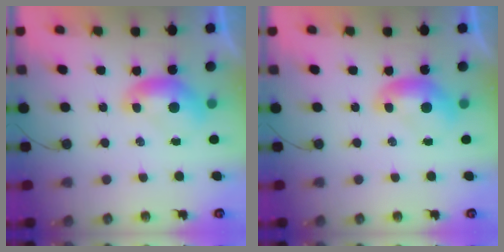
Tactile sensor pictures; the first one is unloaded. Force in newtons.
{"total": 0.0}